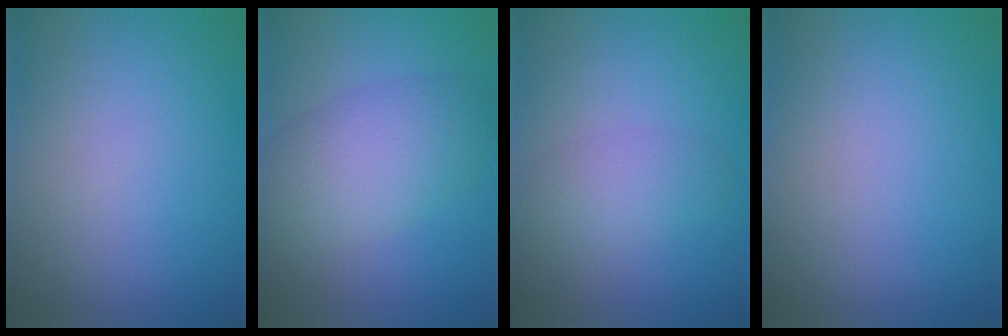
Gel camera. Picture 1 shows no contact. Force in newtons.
{"total": 5.7, "press": 5.7, "slide": 0.1}
{"total": 2.6, "press": 2.6, "slide": 0.2}
{"total": 0.0}